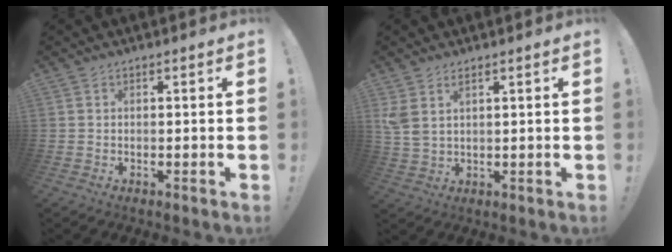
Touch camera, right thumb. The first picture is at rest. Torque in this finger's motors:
{"motor_torque": [0.55, 0.70, 0.51, 0.17, 0.02]}